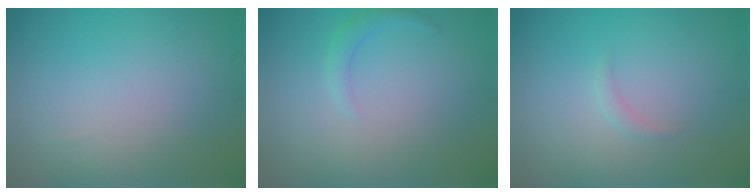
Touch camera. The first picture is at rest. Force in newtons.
{"total": 1.2, "press": 1.2, "slide": 0.1}
{"total": 0.8, "press": 0.8, "slide": 0.1}